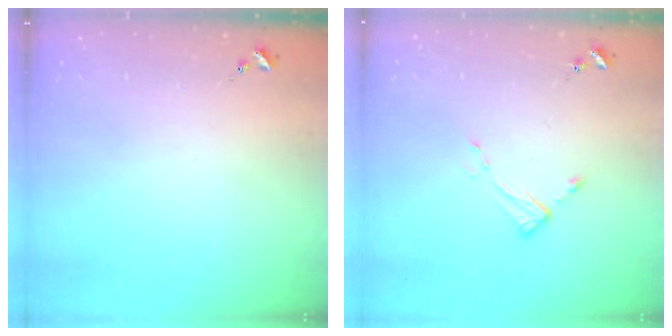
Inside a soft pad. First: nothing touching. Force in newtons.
{"total": 3.9, "press": 3.9, "slide": 0.2}